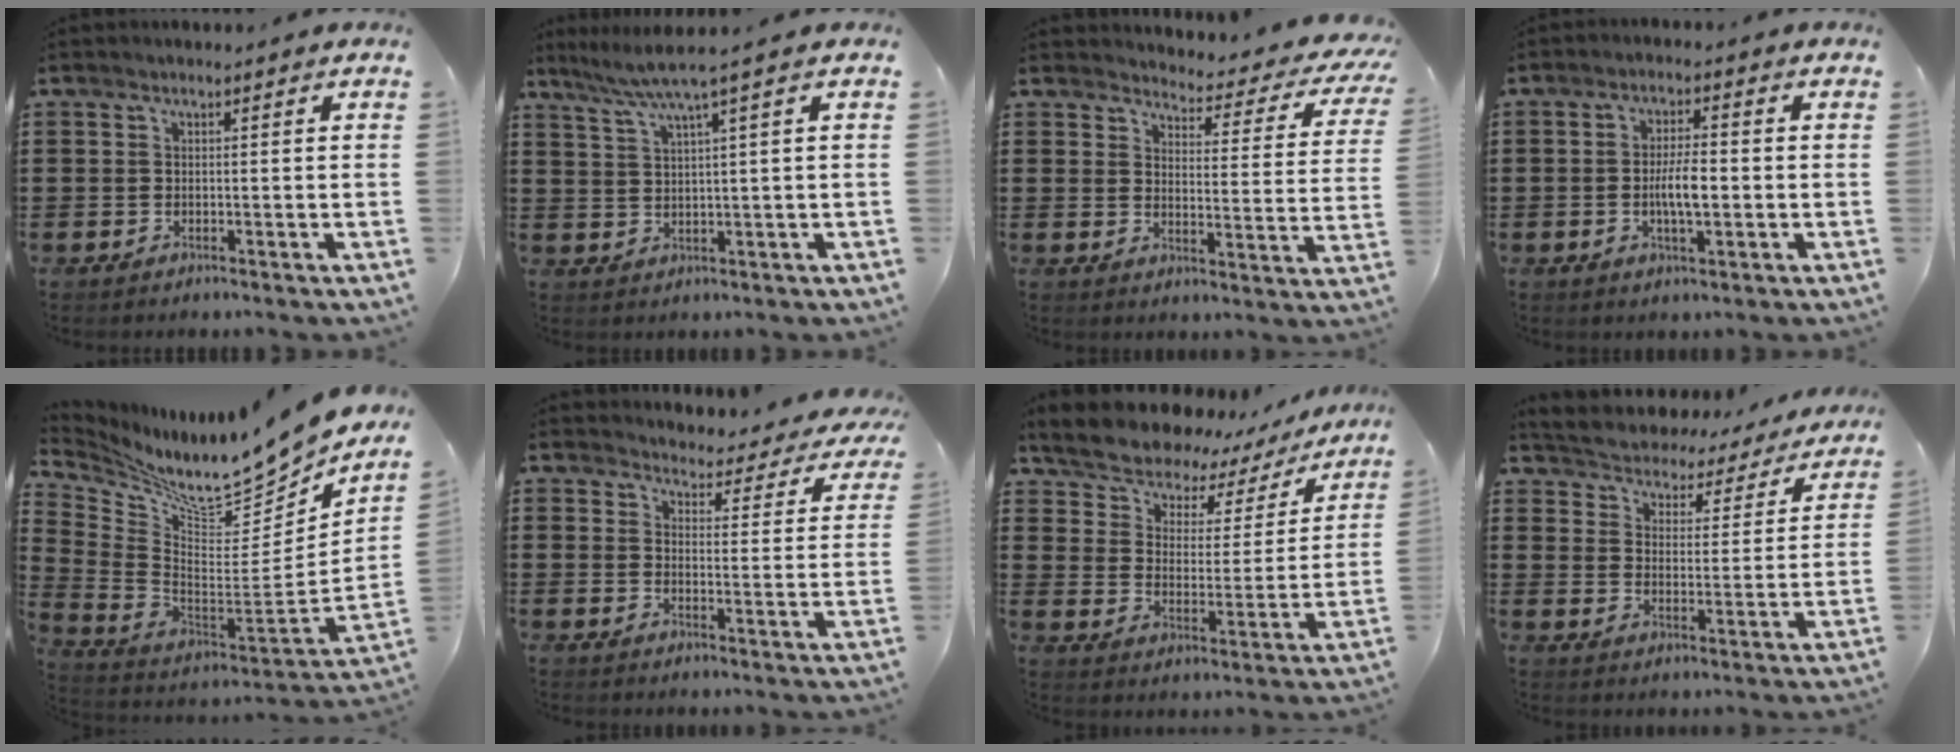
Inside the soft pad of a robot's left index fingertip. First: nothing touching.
{"total": 3.8, "force": [1.9, -0.8, 3.2], "torque": [-0.070, -0.011, 0.028]}
{"total": 3.6, "force": [3.4, 0.7, 1.1], "torque": [-0.027, -0.036, 0.049]}
{"total": 5.2, "force": [-0.6, 1.5, 4.9], "torque": [-0.094, 0.003, -0.014]}
{"total": 8.6, "force": [7.5, 1.1, 4.1], "torque": [-0.095, -0.078, 0.115]}
{"total": 3.7, "force": [3.7, 0.3, 0.2], "torque": [-0.020, -0.035, 0.058]}
{"total": 5.3, "force": [4.9, 1.7, 0.9], "torque": [-0.049, -0.038, 0.079]}
{"total": 3.1, "force": [3.1, 0.4, -0.5], "torque": [-0.015, -0.032, 0.042]}